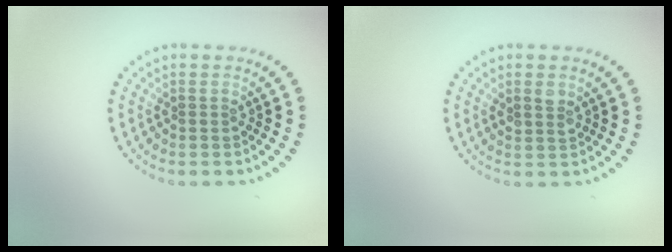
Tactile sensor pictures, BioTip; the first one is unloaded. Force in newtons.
{"total": 1.4, "press": 1.3, "slide": 0.5}